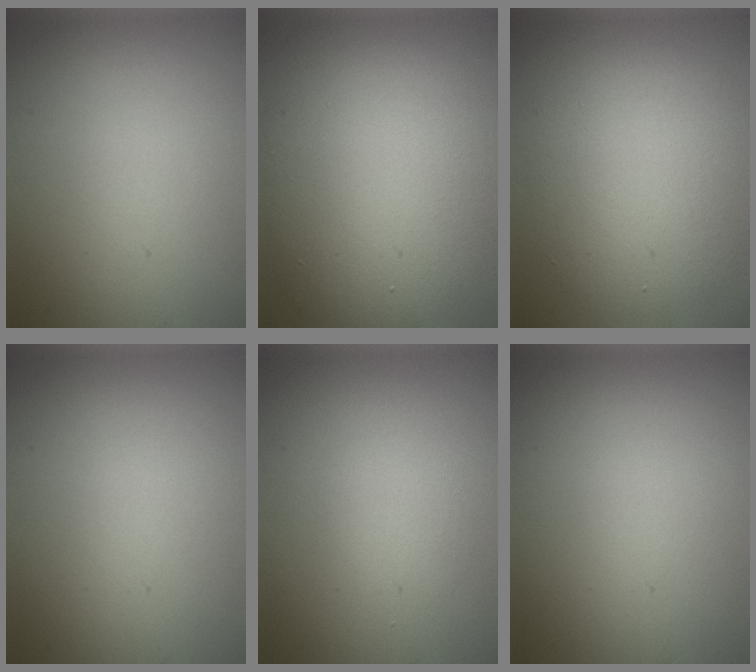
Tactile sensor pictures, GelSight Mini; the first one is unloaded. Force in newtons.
{"total": 10.9, "press": 10.9, "slide": 0.6}
{"total": 6.4, "press": 6.4, "slide": 0.3}
{"total": 0.0}
{"total": 1.4, "press": 1.4, "slide": 0.0}
{"total": 0.0}